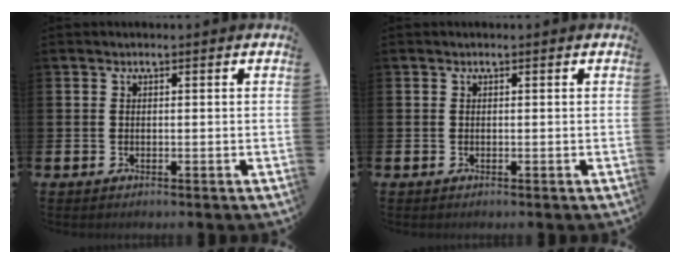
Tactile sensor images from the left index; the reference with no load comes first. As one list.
[{"total": 0.0}]